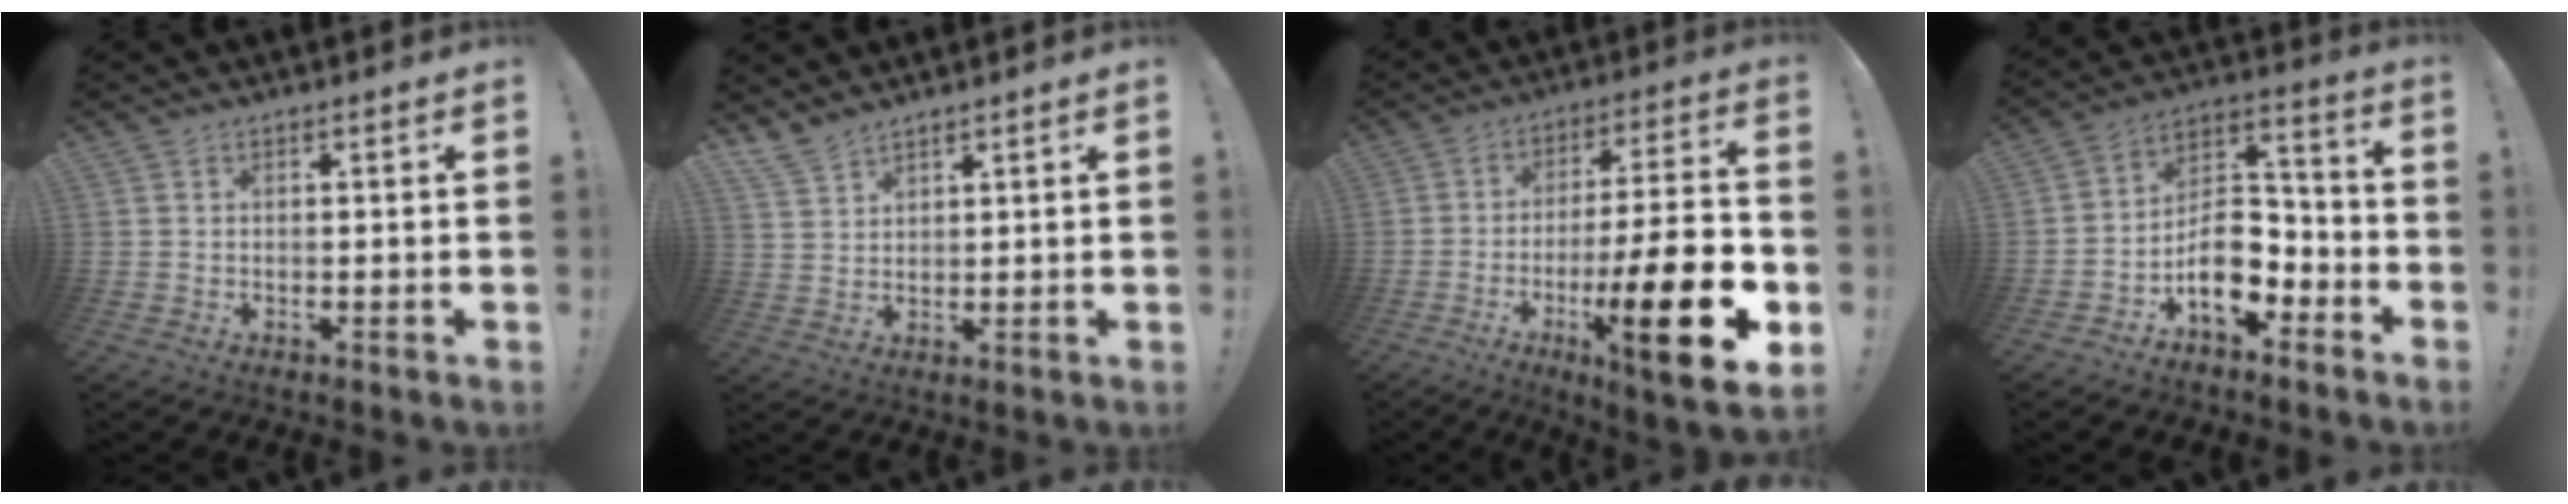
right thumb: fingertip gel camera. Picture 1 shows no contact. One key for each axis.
{"total": 5.3, "fx": 4.7, "fy": 1.7, "fz": 1.8, "tx": -0.041, "ty": -0.024, "tz": 0.091}
{"total": 22.3, "fx": -7.4, "fy": 4.4, "fz": 20.5, "tx": -0.308, "ty": 0.026, "tz": -0.111}
{"total": 13.0, "fx": -6.3, "fy": 8.4, "fz": 7.8, "tx": -0.120, "ty": 0.038, "tz": -0.102}